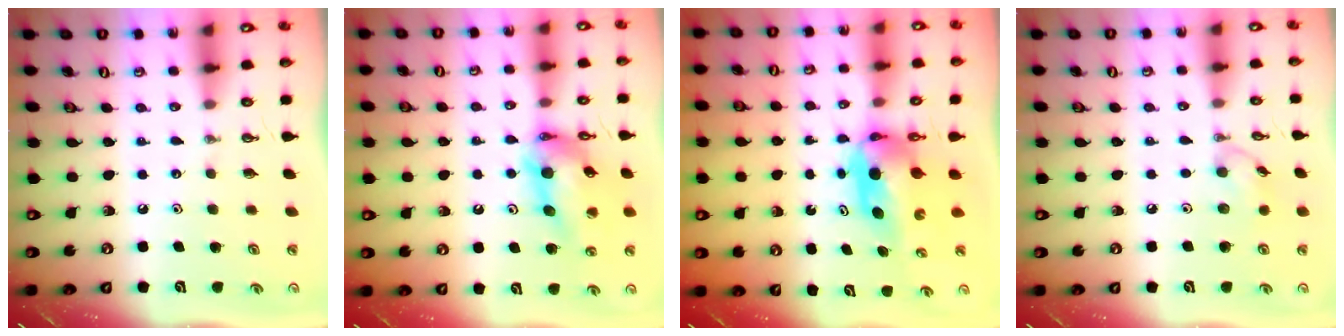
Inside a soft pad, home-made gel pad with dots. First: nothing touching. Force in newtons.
{"total": 15.1, "press": 15.0, "slide": 1.4}
{"total": 5.6, "press": 5.5, "slide": 0.5}
{"total": 7.7, "press": 7.6, "slide": 0.7}